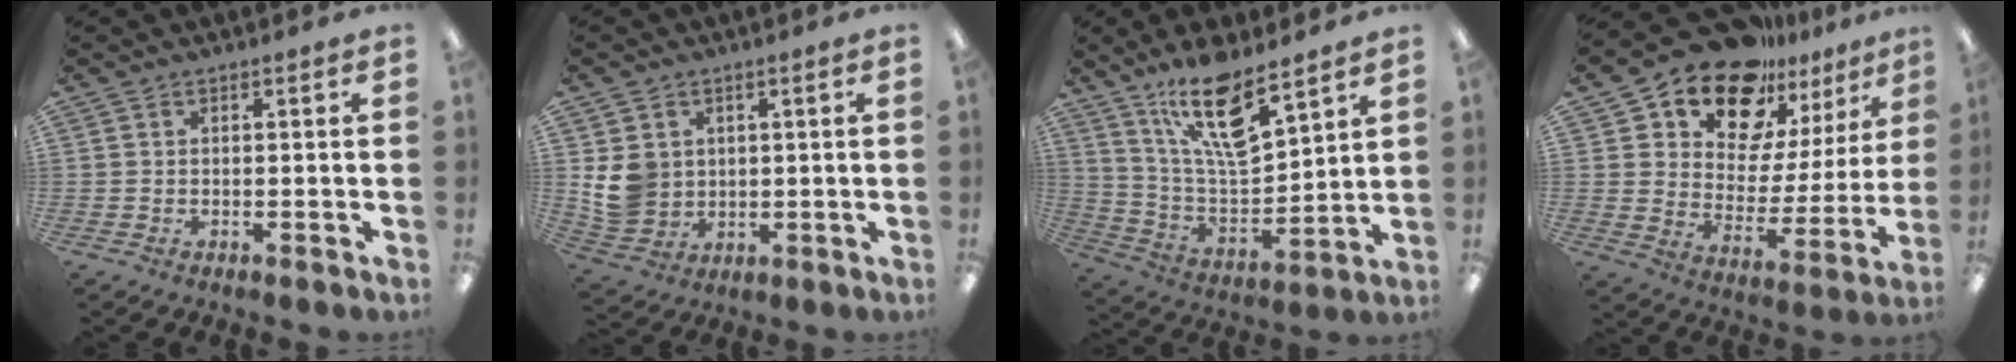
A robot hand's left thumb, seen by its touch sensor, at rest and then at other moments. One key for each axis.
{"total": 8.2, "fx": 1.7, "fy": 7.4, "fz": 3.1, "tx": -0.061, "ty": 0.005, "tz": 0.038}
{"total": 17.0, "fx": 11.7, "fy": 5.4, "fz": 11.1, "tx": -0.208, "ty": -0.069, "tz": 0.198}
{"total": 18.0, "fx": 14.5, "fy": 8.6, "fz": 6.2, "tx": -0.118, "ty": -0.111, "tz": 0.257}